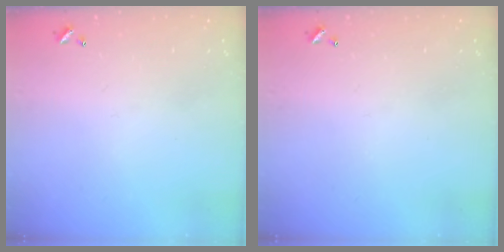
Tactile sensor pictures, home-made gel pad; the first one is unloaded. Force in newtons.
{"total": 0.0}